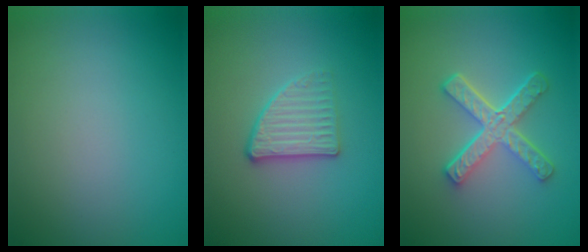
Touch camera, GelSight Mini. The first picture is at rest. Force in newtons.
{"total": 2.8, "press": 2.5, "slide": 1.2}
{"total": 4.9, "press": 3.5, "slide": 3.4}